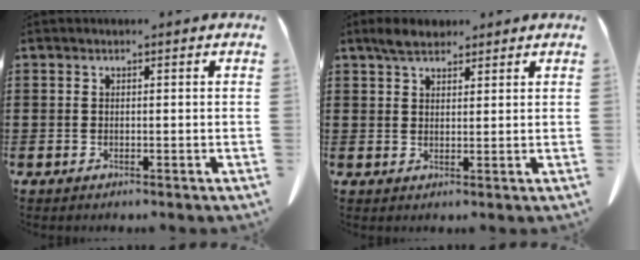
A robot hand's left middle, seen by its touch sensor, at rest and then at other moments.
{"total": 3.5, "force": [2.9, 1.3, 1.5], "torque": [-0.027, 0.000, 0.053]}